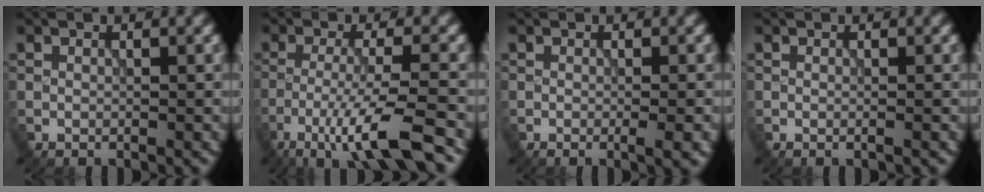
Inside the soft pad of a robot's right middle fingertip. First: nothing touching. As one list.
[{"total": 7.9, "force": [-4.9, 1.0, 6.1], "torque": [-0.110, -0.003, -0.089]}, {"total": 2.3, "force": [-0.4, 0.7, 2.2], "torque": [-0.022, 0.001, -0.006]}, {"total": 0.5, "force": [0.1, 0.2, 0.5], "torque": [-0.007, -0.003, -0.003]}]